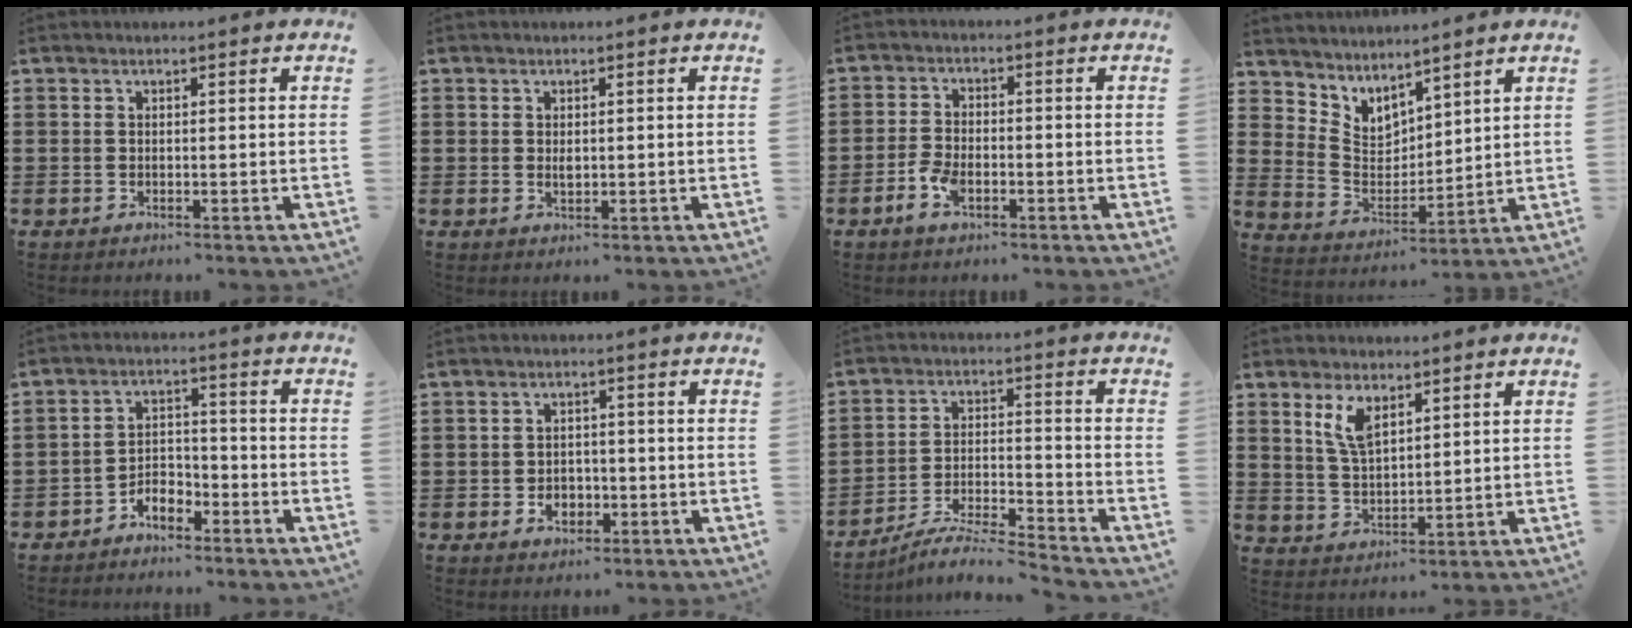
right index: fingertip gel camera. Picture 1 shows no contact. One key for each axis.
{"total": 1.1, "fx": 0.3, "fy": 0.5, "fz": 0.9, "tx": -0.019, "ty": 0.001, "tz": 0.006}
{"total": 3.8, "fx": -1.9, "fy": 1.8, "fz": 2.8, "tx": -0.069, "ty": -0.006, "tz": -0.038}
{"total": 4.6, "fx": 4.2, "fy": 1.8, "fz": -0.3, "tx": -0.024, "ty": -0.034, "tz": 0.076}
{"total": 3.9, "fx": -3.3, "fy": 1.7, "fz": 1.1, "tx": -0.023, "ty": 0.012, "tz": -0.066}
{"total": 2.9, "fx": -1.1, "fy": 2.2, "fz": 1.6, "tx": -0.026, "ty": -0.001, "tz": -0.025}
{"total": 5.9, "fx": -5.6, "fy": -0.2, "fz": 1.6, "tx": -0.037, "ty": -0.008, "tz": -0.112}
{"total": 5.7, "fx": 3.2, "fy": 2.4, "fz": 4.1, "tx": -0.089, "ty": 0.005, "tz": 0.057}